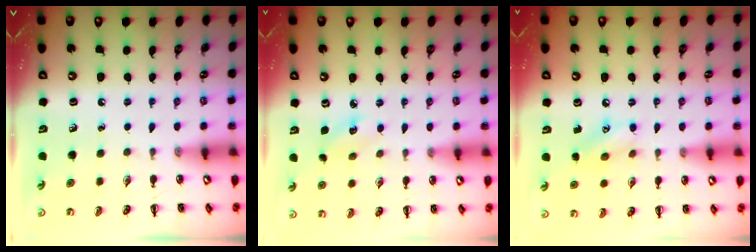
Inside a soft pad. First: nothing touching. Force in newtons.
{"total": 3.6, "press": 3.5, "slide": 0.8}
{"total": 8.7, "press": 8.7, "slide": 1.0}